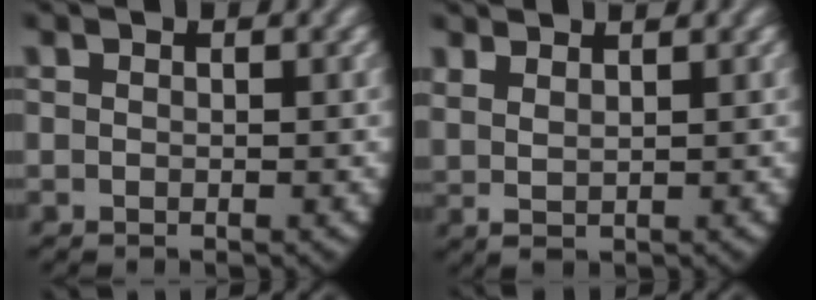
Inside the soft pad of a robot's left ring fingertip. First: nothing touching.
{"total": 2.3, "force": [1.7, 1.0, 1.1], "torque": [-0.027, -0.005, 0.041]}